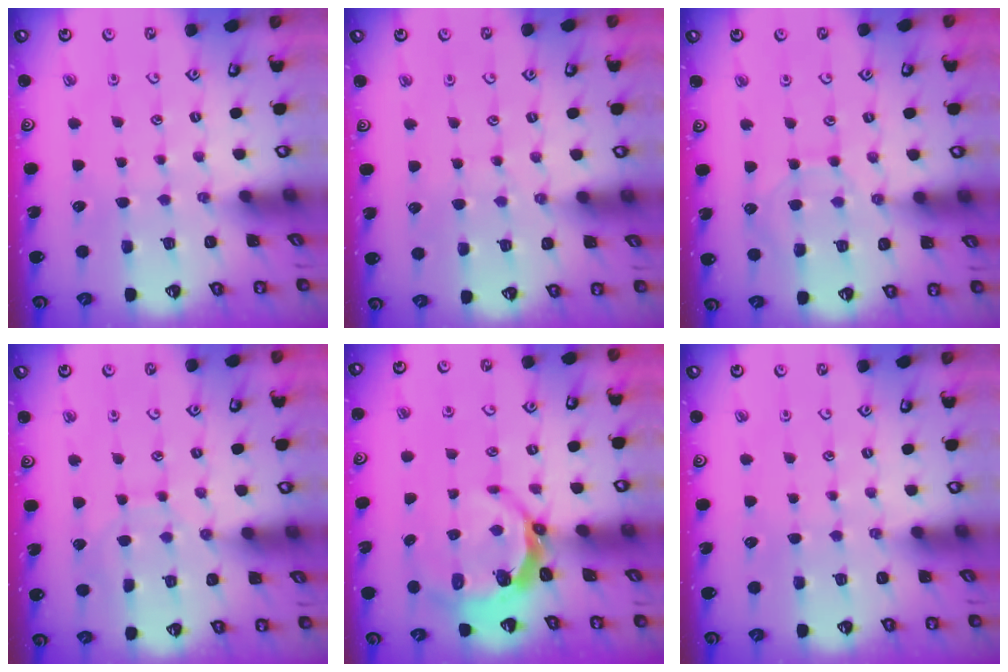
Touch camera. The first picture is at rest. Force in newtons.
{"total": 2.8, "press": 2.8, "slide": 0.5}
{"total": 7.6, "press": 7.5, "slide": 0.8}
{"total": 5.4, "press": 5.4, "slide": 0.3}
{"total": 5.7, "press": 4.5, "slide": 3.6}
{"total": 0.0}